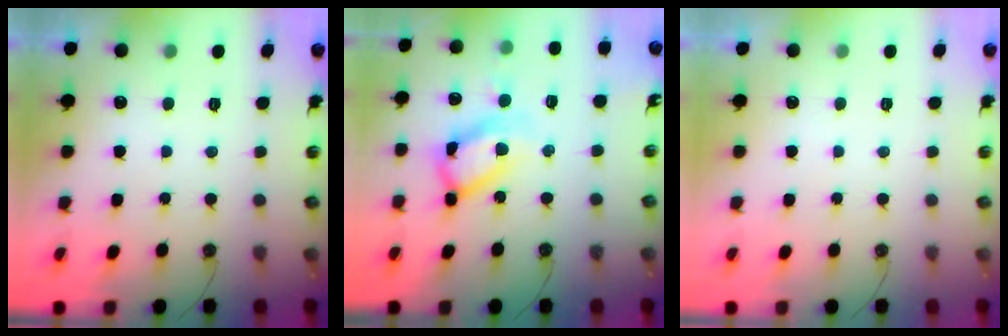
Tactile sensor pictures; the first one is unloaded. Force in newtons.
{"total": 12.8, "press": 12.8, "slide": 1.5}
{"total": 0.0}